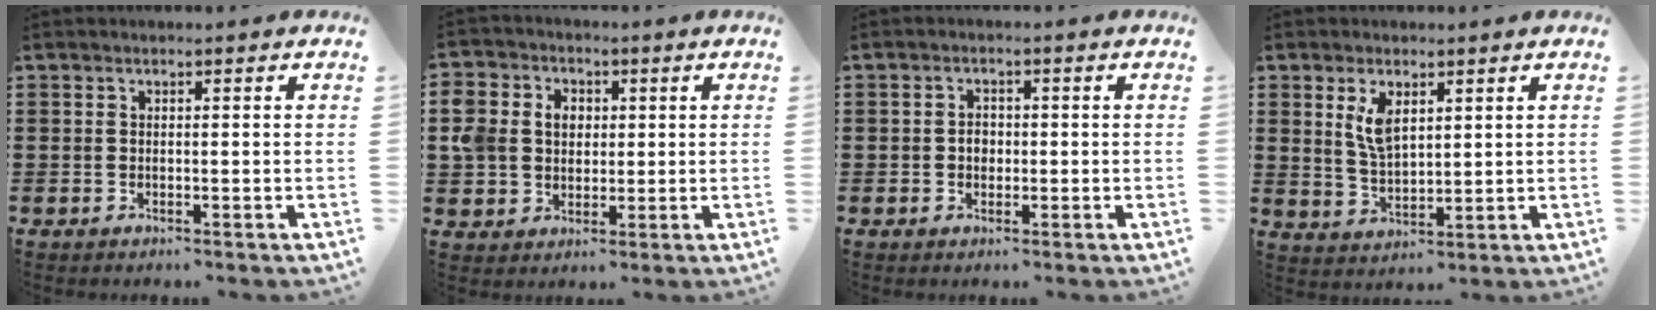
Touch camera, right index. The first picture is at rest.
{"total": 7.2, "force": [1.1, 6.3, 3.4], "torque": [-0.108, 0.017, 0.015]}
{"total": 1.8, "force": [-0.2, 1.4, 1.1], "torque": [-0.023, 0.006, -0.006]}
{"total": 5.2, "force": [2.2, 2.5, 4.0], "torque": [-0.078, 0.003, 0.038]}